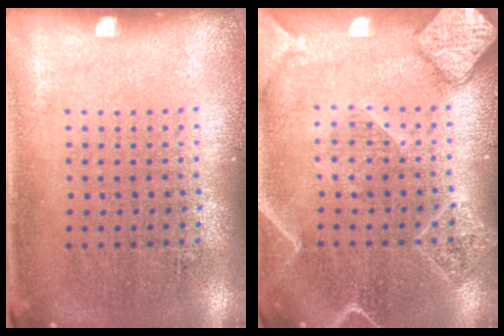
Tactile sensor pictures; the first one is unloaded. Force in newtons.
{"total": 1.9, "press": 1.9, "slide": 0.2}